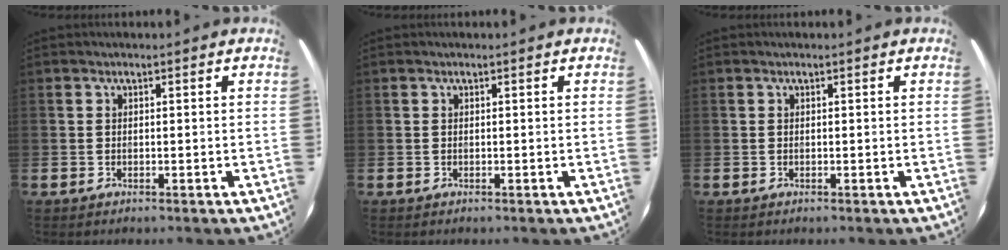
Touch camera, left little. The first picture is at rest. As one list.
[{"total": 0.0}, {"total": 0.0}]